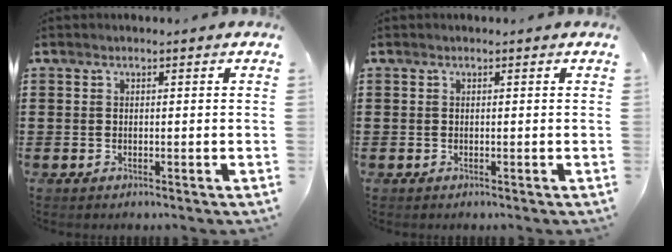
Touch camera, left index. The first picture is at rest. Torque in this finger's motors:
{"motor_torque": [0.00, -0.01, 0.00, 0.00]}